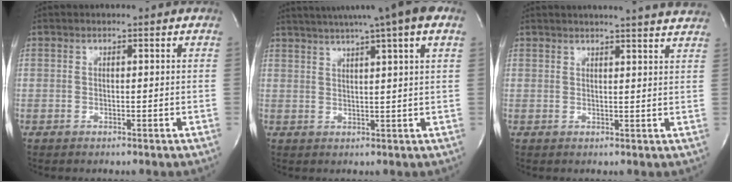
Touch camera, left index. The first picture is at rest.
{"total": 13.9, "force": [10.0, -0.1, 9.6], "torque": [-0.161, 0.035, 0.127]}
{"total": 13.9, "force": [13.0, -0.1, 4.8], "torque": [-0.072, -0.014, 0.148]}